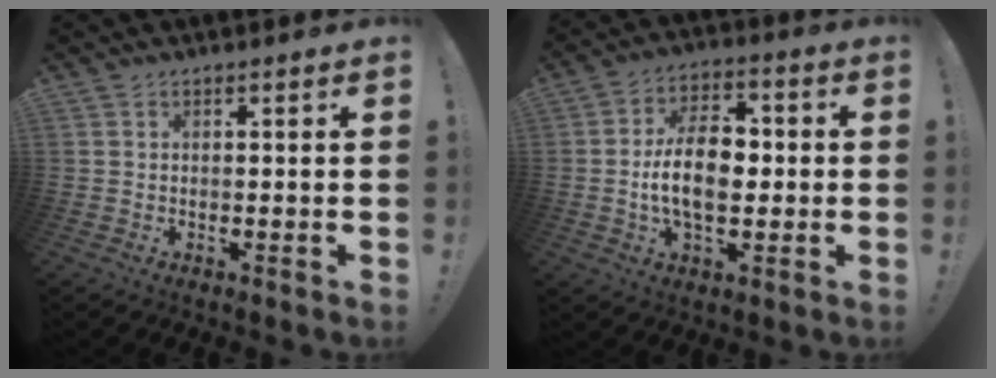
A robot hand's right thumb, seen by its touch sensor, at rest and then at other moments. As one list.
[{"total": 13.6, "force": [-1.0, 8.2, 10.9], "torque": [-0.204, 0.011, -0.021]}]